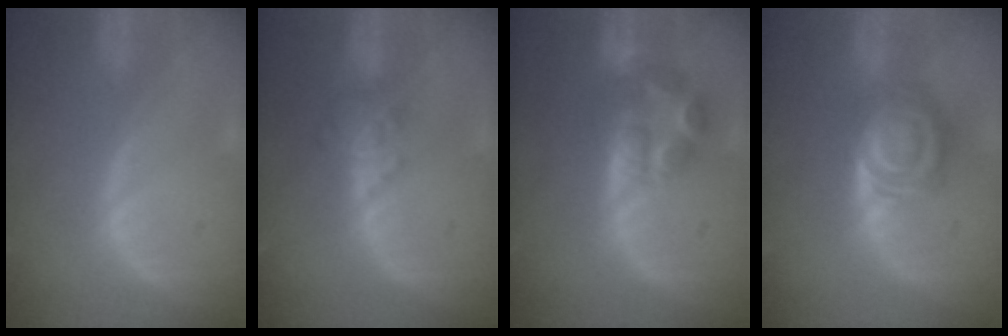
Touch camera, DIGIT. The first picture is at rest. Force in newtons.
{"total": 4.8, "press": 4.4, "slide": 1.9}
{"total": 6.8, "press": 6.5, "slide": 2.1}
{"total": 7.9, "press": 6.9, "slide": 3.8}